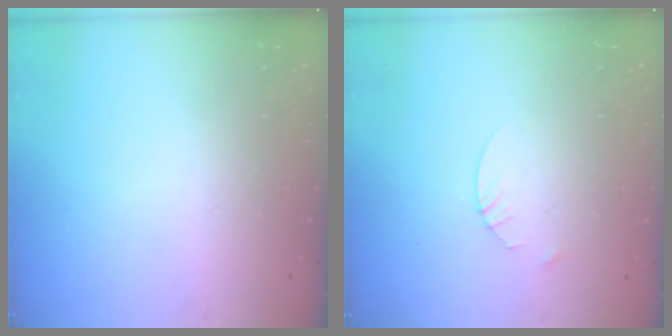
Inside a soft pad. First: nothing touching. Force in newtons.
{"total": 1.4, "press": 1.4, "slide": 0.2}